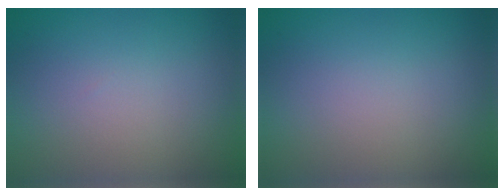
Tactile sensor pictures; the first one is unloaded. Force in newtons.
{"total": 0.0}